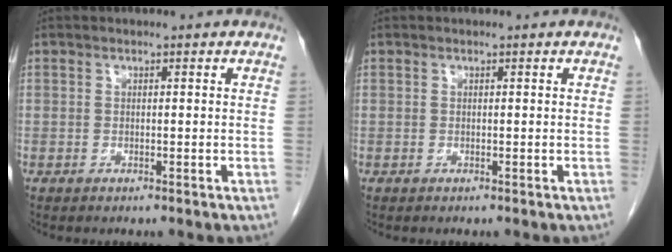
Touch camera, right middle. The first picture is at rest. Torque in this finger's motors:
{"motor_torque": [-0.01, 0.00, 0.00, 0.00]}